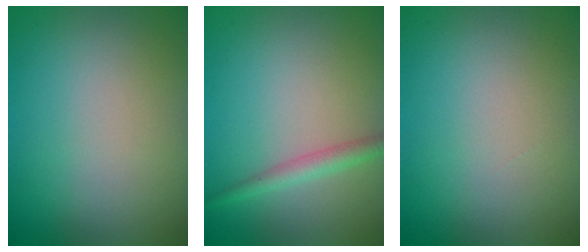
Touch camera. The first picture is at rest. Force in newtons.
{"total": 2.0, "press": 2.0, "slide": 0.0}
{"total": 0.0}